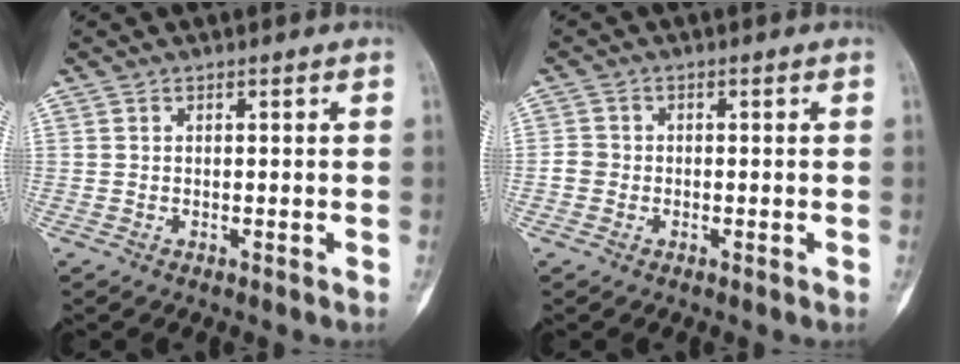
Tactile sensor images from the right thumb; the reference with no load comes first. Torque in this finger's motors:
{"motor_torque": [-0.16, -0.04, 0.15, -0.09, -0.20]}